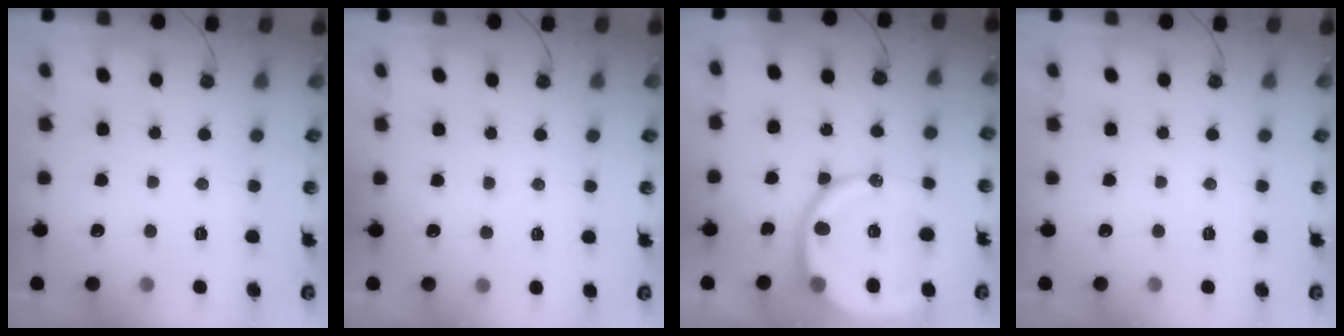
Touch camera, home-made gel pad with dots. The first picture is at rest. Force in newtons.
{"total": 2.7, "press": 2.6, "slide": 0.2}
{"total": 16.9, "press": 16.8, "slide": 1.8}
{"total": 0.0}